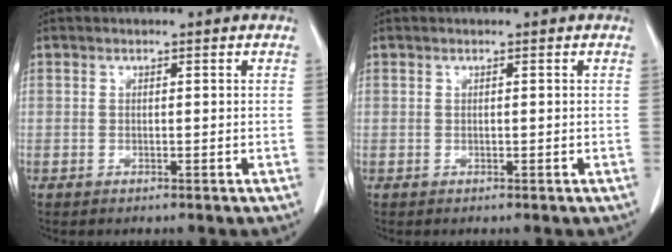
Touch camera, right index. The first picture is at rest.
{"total": 0.0}